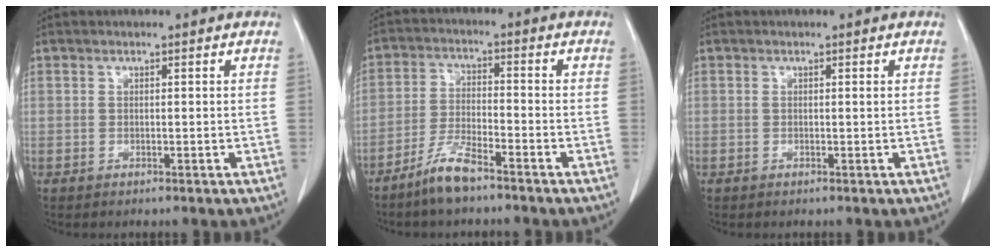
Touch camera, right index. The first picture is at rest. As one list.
[{"total": 6.2, "force": [-4.8, 0.8, 3.8], "torque": [-0.081, -0.008, -0.094]}, {"total": 0.0}]